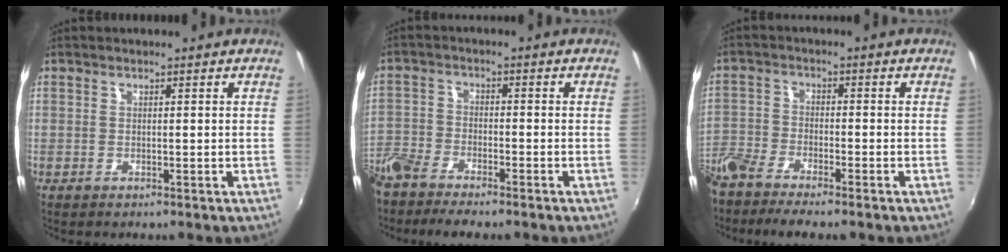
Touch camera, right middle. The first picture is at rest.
{"total": 8.3, "force": [-6.9, 2.6, 3.9], "torque": [-0.102, -0.021, -0.136]}
{"total": 8.0, "force": [-6.7, 1.7, 3.9], "torque": [-0.104, -0.022, -0.135]}